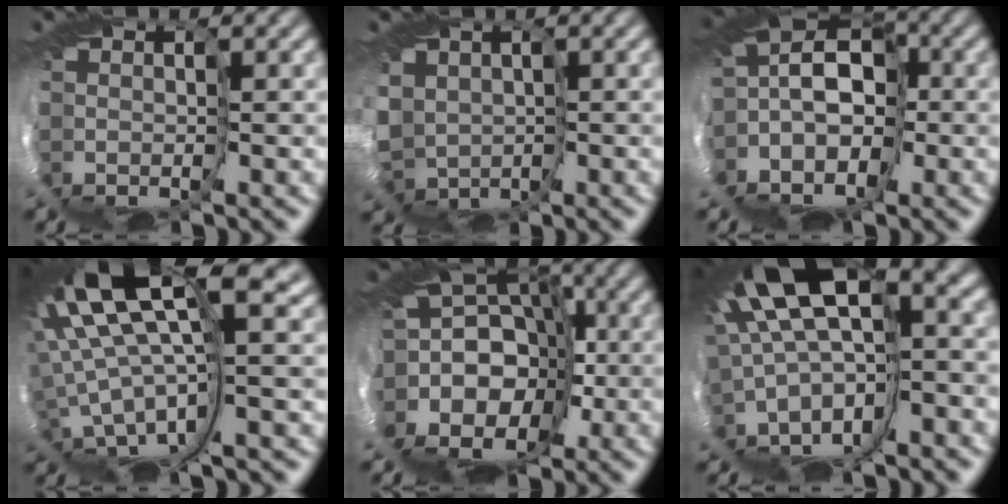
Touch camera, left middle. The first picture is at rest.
{"total": 5.7, "force": [-1.1, 4.6, 3.1], "torque": [-0.123, -0.019, -0.030]}
{"total": 5.2, "force": [-2.6, 3.5, 2.8], "torque": [-0.065, 0.018, -0.059]}
{"total": 10.2, "force": [4.0, 1.0, 9.4], "torque": [-0.237, 0.007, 0.086]}
{"total": 9.8, "force": [-2.3, 7.2, 6.3], "torque": [-0.140, 0.030, -0.063]}
{"total": 9.8, "force": [1.4, 2.5, 9.4], "torque": [-0.200, 0.004, 0.056]}